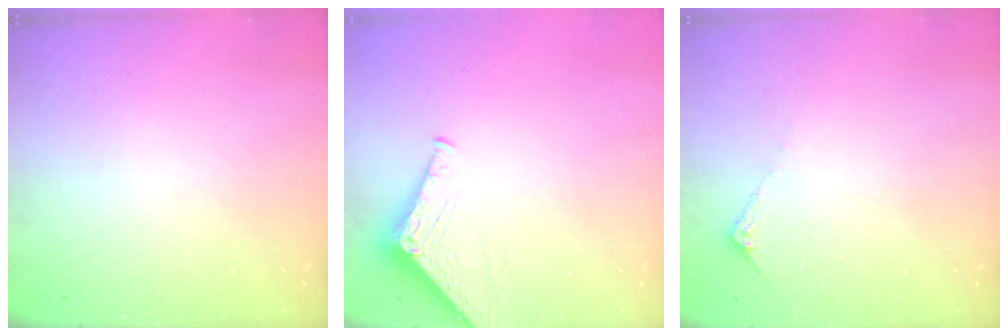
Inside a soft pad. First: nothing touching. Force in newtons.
{"total": 3.5, "press": 3.4, "slide": 0.3}
{"total": 5.8, "press": 5.8, "slide": 0.8}